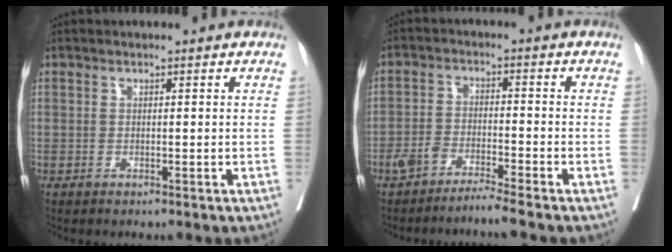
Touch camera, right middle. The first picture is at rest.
{"total": 4.3, "force": [-3.7, -0.5, 2.1], "torque": [-0.042, -0.008, -0.076]}